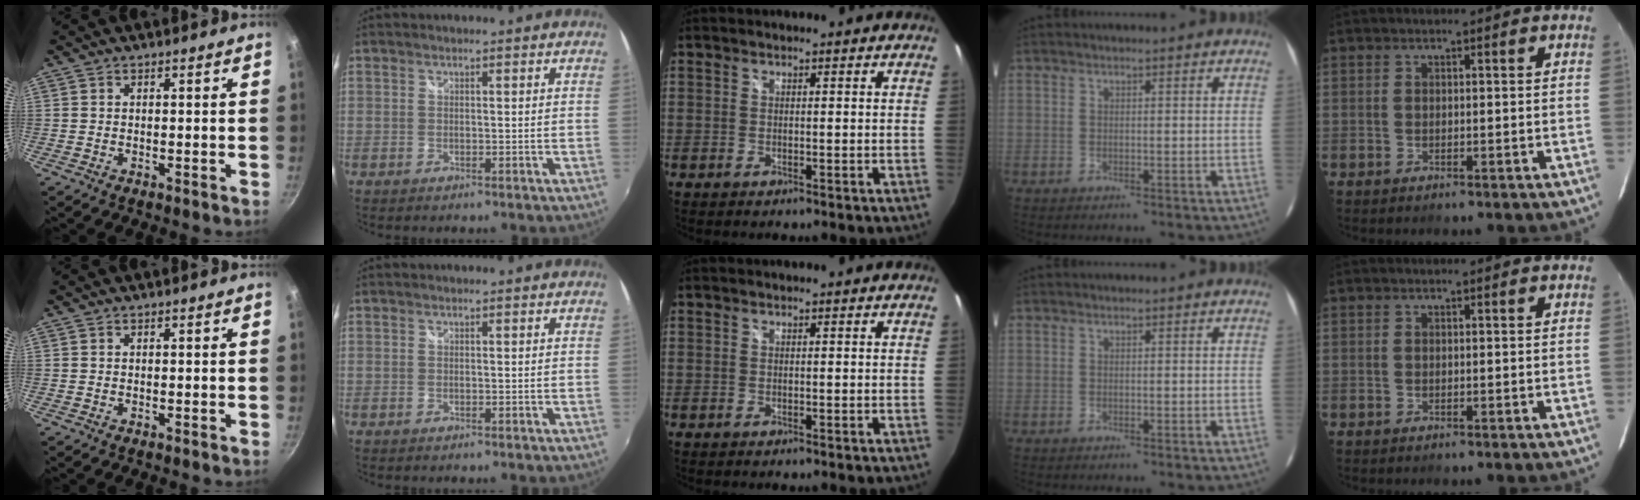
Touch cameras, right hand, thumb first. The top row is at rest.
{}